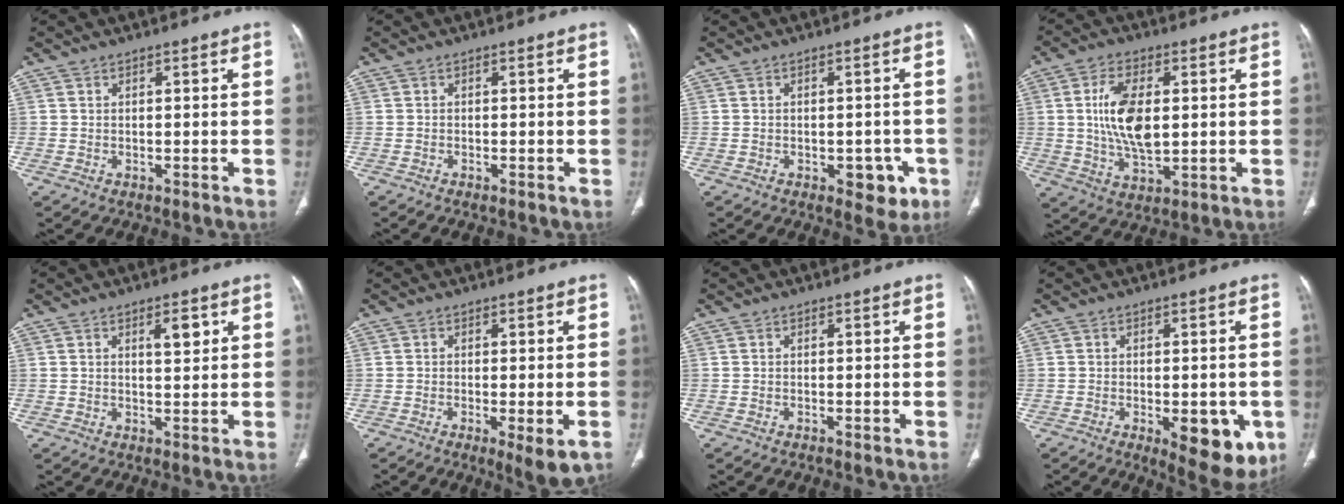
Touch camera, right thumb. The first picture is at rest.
{"total": 0.6, "force": [-0.5, 0.0, 0.4], "torque": [-0.010, -0.001, -0.007]}
{"total": 5.3, "force": [-2.2, 3.1, 3.7], "torque": [-0.017, 0.006, -0.021]}
{"total": 11.9, "force": [1.3, 6.0, 10.2], "torque": [-0.193, -0.007, 0.028]}
{"total": 3.5, "force": [1.5, 1.3, 2.8], "torque": [-0.038, -0.008, 0.025]}
{"total": 5.3, "force": [-2.0, 1.2, 4.7], "torque": [-0.072, -0.016, -0.028]}
{"total": 0.0}
{"total": 10.8, "force": [-3.4, 4.6, 9.1], "torque": [-0.089, -0.009, -0.034]}